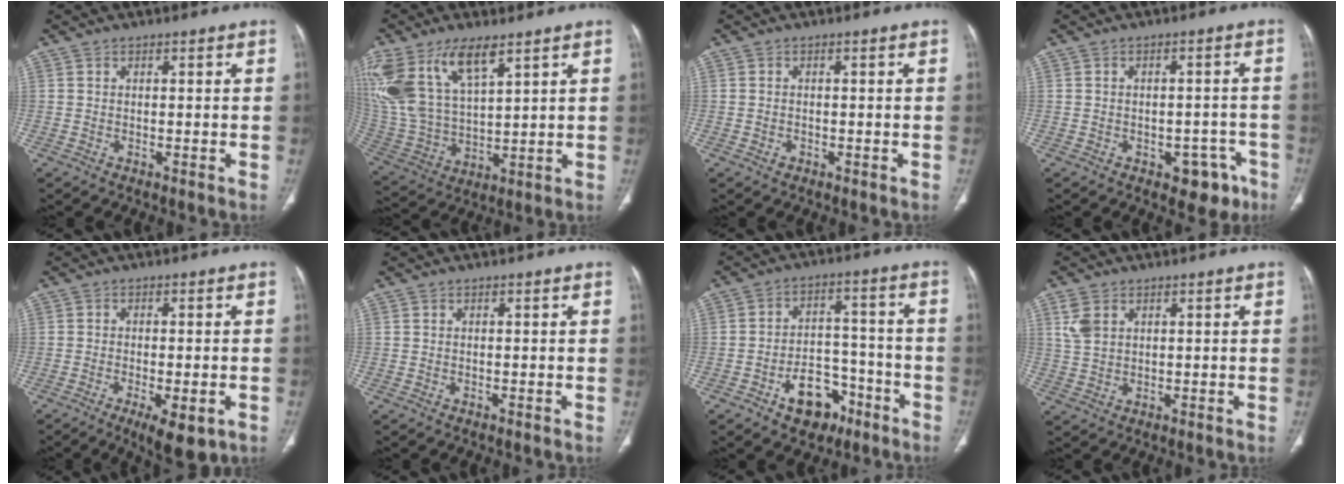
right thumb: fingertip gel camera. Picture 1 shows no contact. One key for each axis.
{"total": 19.3, "fx": 10.3, "fy": 9.0, "fz": 13.5, "tx": -0.294, "ty": -0.027, "tz": 0.217}
{"total": 1.0, "fx": -0.4, "fy": 0.8, "fz": 0.4, "tx": -0.005, "ty": 0.004, "tz": -0.004}
{"total": 6.5, "fx": -3.5, "fy": 4.0, "fz": 3.7, "tx": -0.017, "ty": 0.027, "tz": -0.039}
{"total": 8.0, "fx": -3.7, "fy": 2.9, "fz": 6.5, "tx": -0.091, "ty": -0.004, "tz": -0.050}
{"total": 0.0}
{"total": 10.6, "fx": -5.8, "fy": 7.0, "fz": 5.4, "tx": -0.043, "ty": 0.051, "tz": -0.083}
{"total": 4.3, "fx": 2.0, "fy": 2.8, "fz": 2.7, "tx": -0.057, "ty": -0.001, "tz": 0.049}